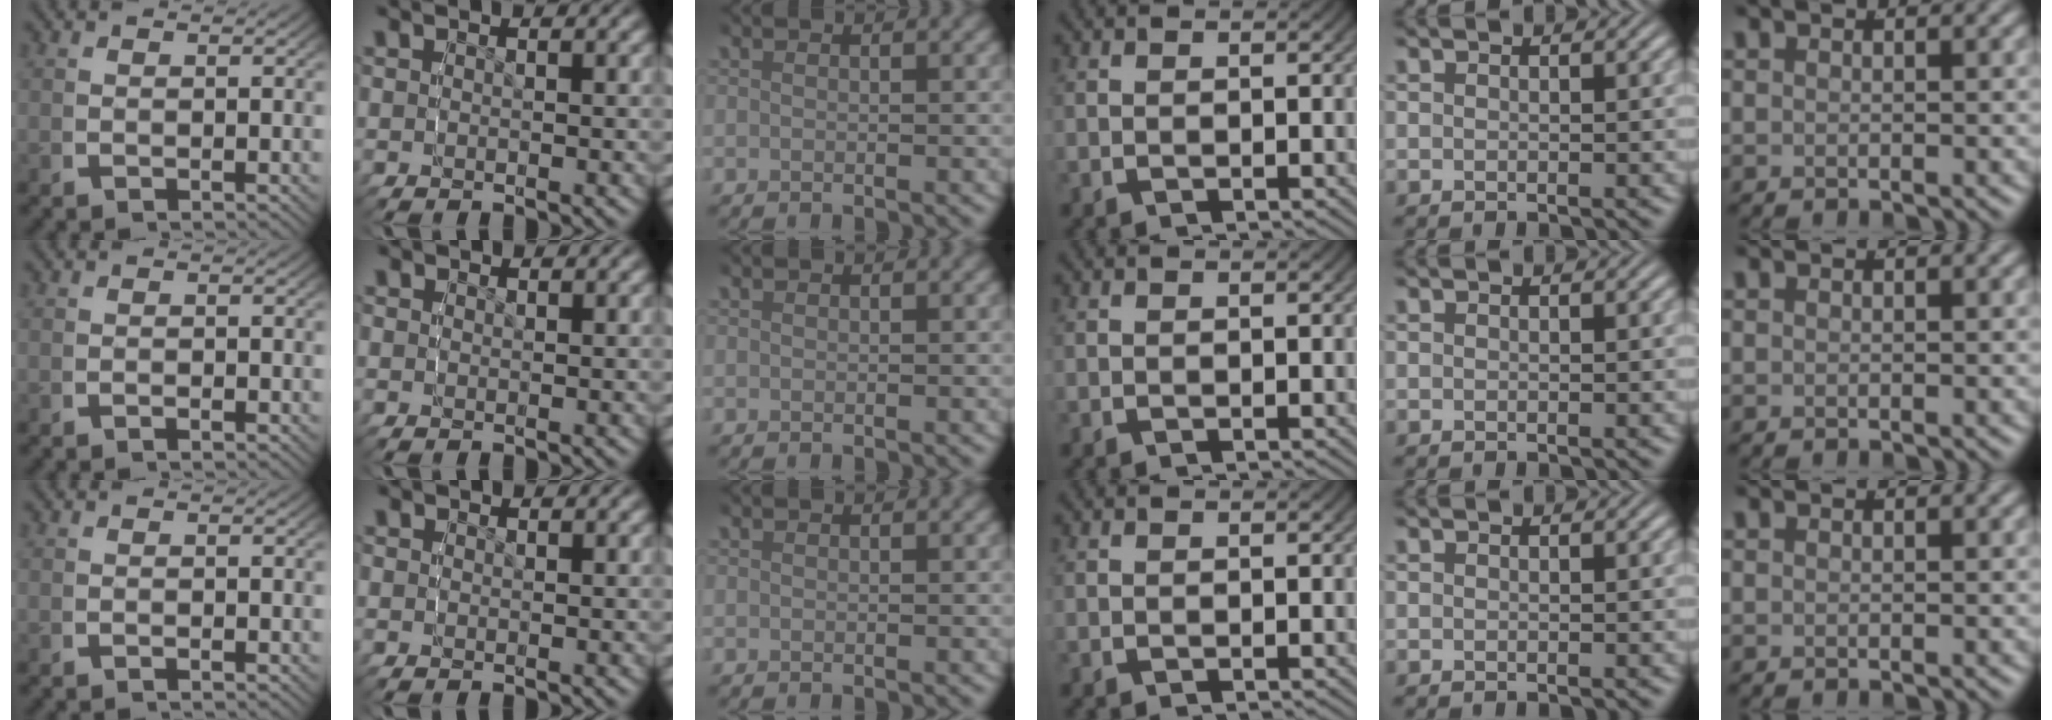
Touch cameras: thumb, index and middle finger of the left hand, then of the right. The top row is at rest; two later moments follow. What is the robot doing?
{"motion": "lift_and_place", "object": "glasses"}